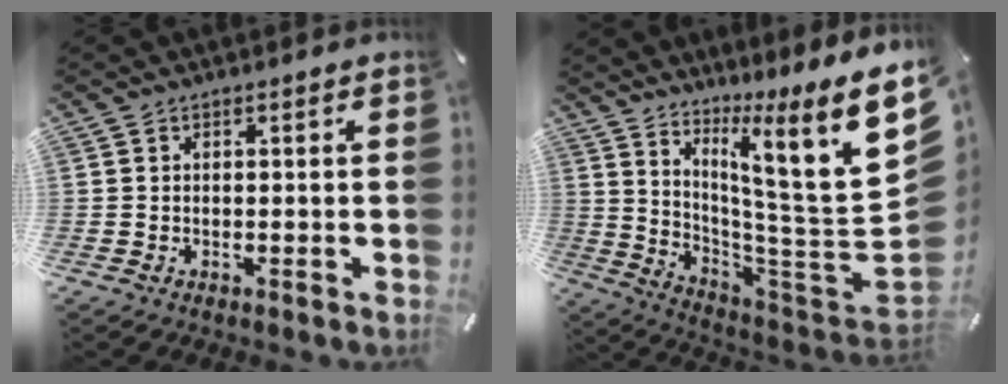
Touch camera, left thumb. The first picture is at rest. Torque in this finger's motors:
{"motor_torque": [3.71, 1.32, 1.05, -1.10, 0.64]}